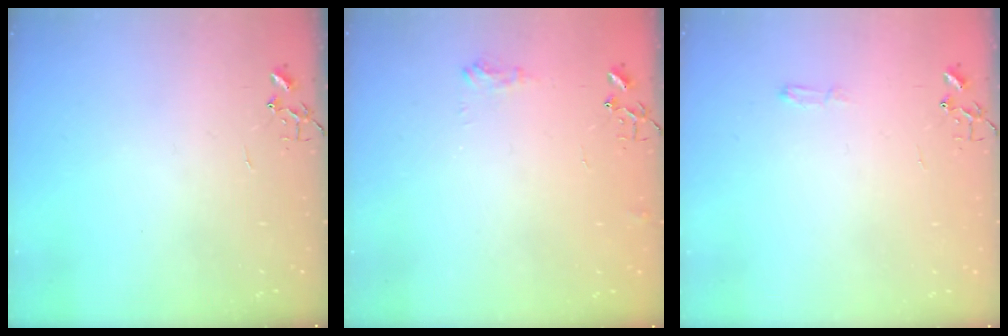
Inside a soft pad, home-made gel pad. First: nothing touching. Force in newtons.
{"total": 7.2, "press": 7.1, "slide": 1.0}
{"total": 3.6, "press": 3.6, "slide": 0.5}